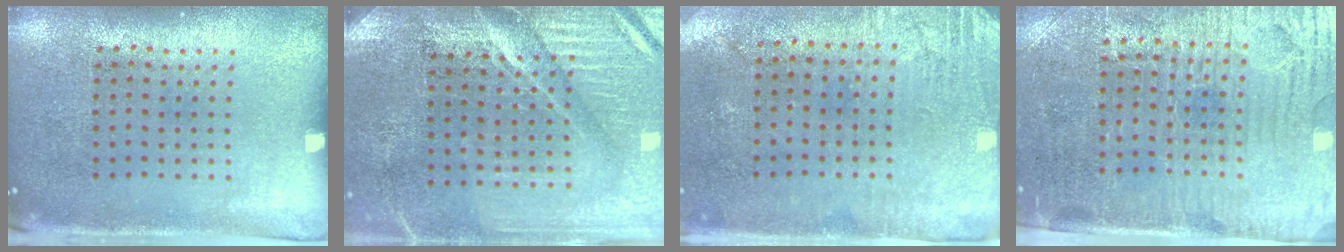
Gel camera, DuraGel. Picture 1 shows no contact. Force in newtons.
{"total": 4.0, "press": 3.8, "slide": 1.5}
{"total": 2.7, "press": 2.3, "slide": 1.4}
{"total": 3.8, "press": 3.6, "slide": 1.4}